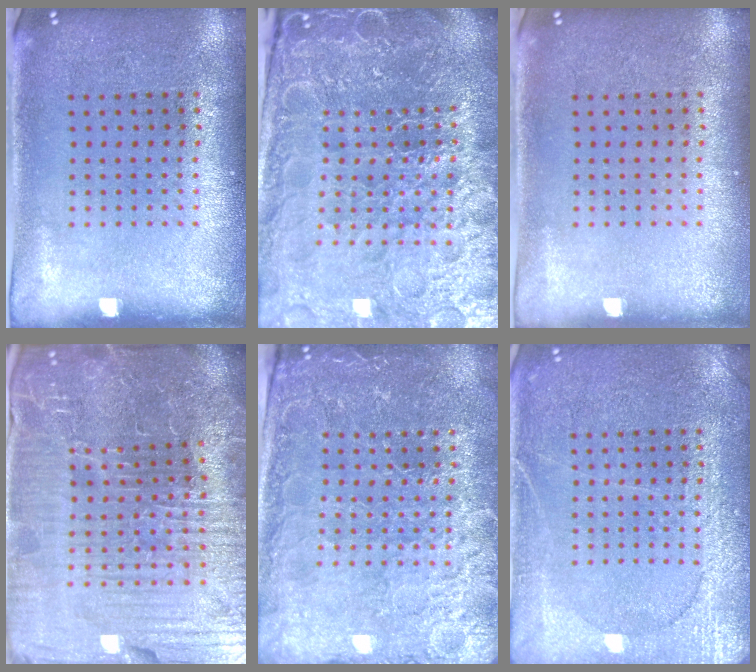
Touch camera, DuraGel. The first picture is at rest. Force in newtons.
{"total": 6.5, "press": 5.7, "slide": 3.1}
{"total": 0.0}
{"total": 6.9, "press": 6.3, "slide": 2.9}
{"total": 3.7, "press": 3.6, "slide": 1.0}
{"total": 4.7, "press": 4.7, "slide": 0.6}